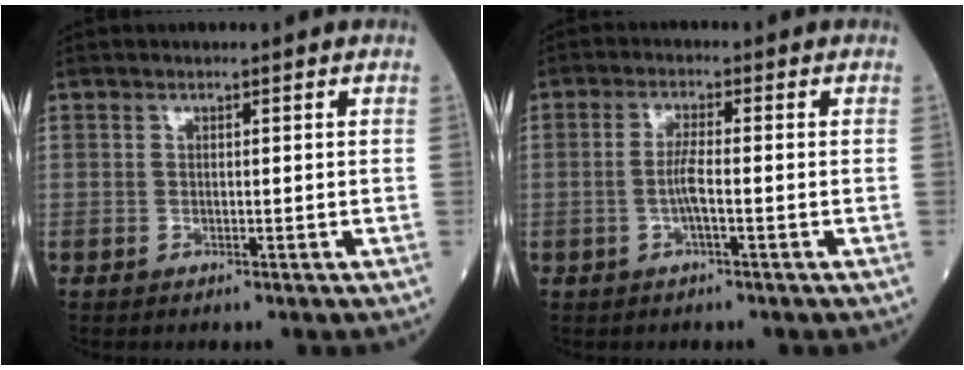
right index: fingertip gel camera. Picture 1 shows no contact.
{"total": 3.1, "force": [-0.8, 0.1, 2.9], "torque": [-0.060, 0.000, -0.019]}